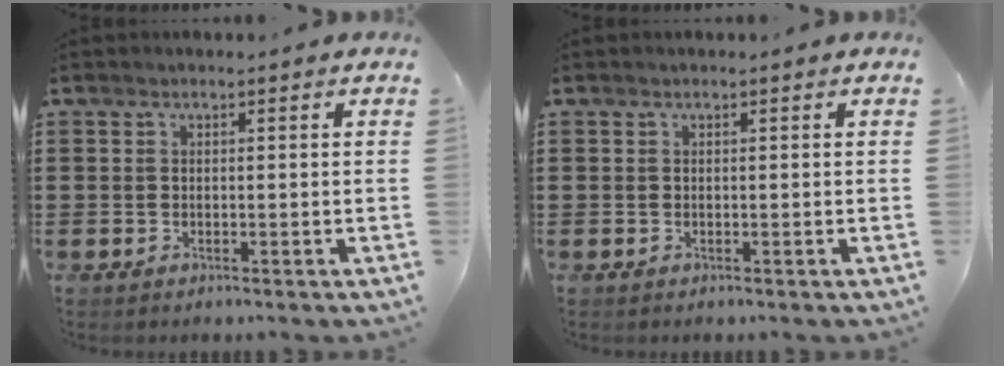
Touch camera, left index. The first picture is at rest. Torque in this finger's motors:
{"motor_torque": [0.00, 0.00, 0.00, 0.00]}